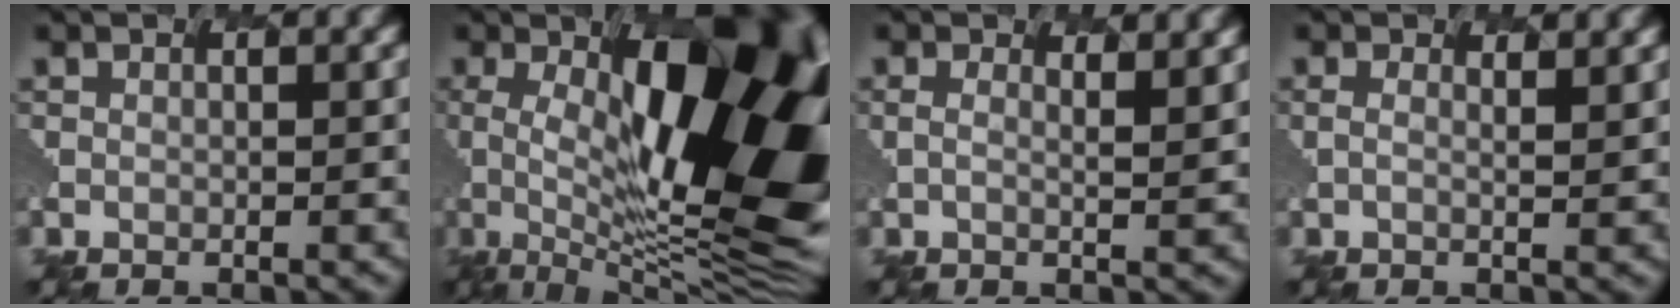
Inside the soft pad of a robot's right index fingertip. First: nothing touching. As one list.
[{"total": 16.5, "force": [2.7, 6.7, 14.8], "torque": [-0.212, 0.008, 0.040]}, {"total": 2.0, "force": [1.7, 0.5, 0.8], "torque": [-0.004, 0.034, -0.010]}, {"total": 1.3, "force": [1.2, 0.3, 0.3], "torque": [0.003, 0.028, -0.014]}]